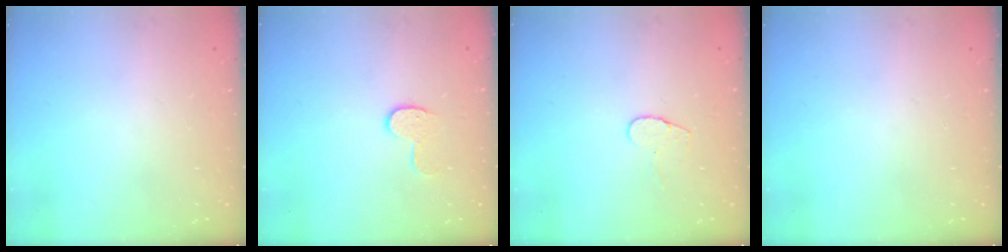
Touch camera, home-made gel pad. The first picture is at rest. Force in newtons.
{"total": 6.9, "press": 6.9, "slide": 0.1}
{"total": 5.6, "press": 5.6, "slide": 0.4}
{"total": 0.0}